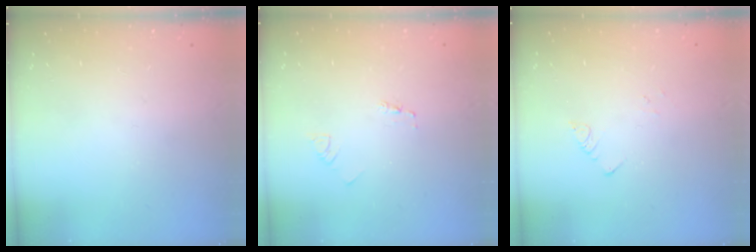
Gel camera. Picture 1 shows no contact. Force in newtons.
{"total": 1.8, "press": 1.8, "slide": 0.2}
{"total": 1.3, "press": 1.2, "slide": 0.1}